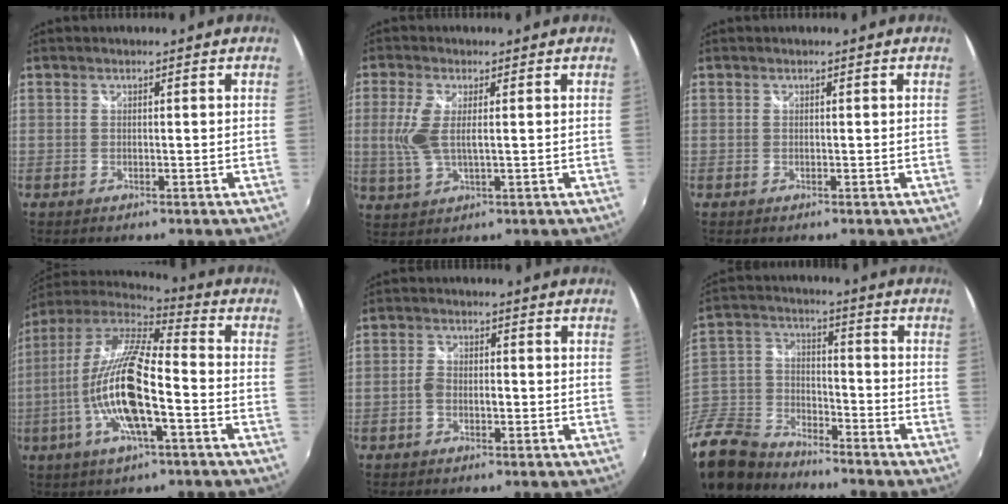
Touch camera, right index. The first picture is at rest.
{"total": 6.5, "force": [0.5, 2.3, 6.1], "torque": [-0.140, -0.001, 0.012]}
{"total": 0.0}
{"total": 18.3, "force": [-5.2, 4.2, 17.0], "torque": [-0.320, -0.018, -0.103]}
{"total": 2.9, "force": [-1.0, 1.8, 2.0], "torque": [-0.042, 0.005, -0.019]}
{"total": 18.9, "force": [-13.9, 10.3, 7.6], "torque": [-0.218, 0.006, -0.253]}